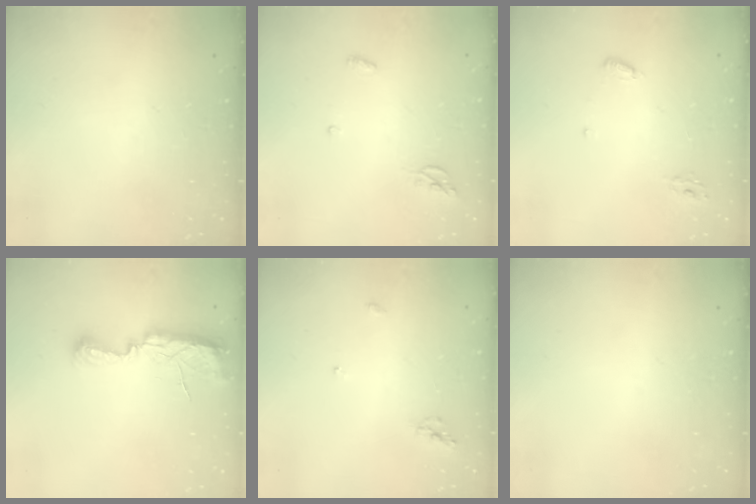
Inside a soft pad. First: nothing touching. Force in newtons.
{"total": 4.9, "press": 4.9, "slide": 0.2}
{"total": 4.7, "press": 4.7, "slide": 0.4}
{"total": 10.0, "press": 8.9, "slide": 4.5}
{"total": 5.4, "press": 5.4, "slide": 0.0}
{"total": 0.0}